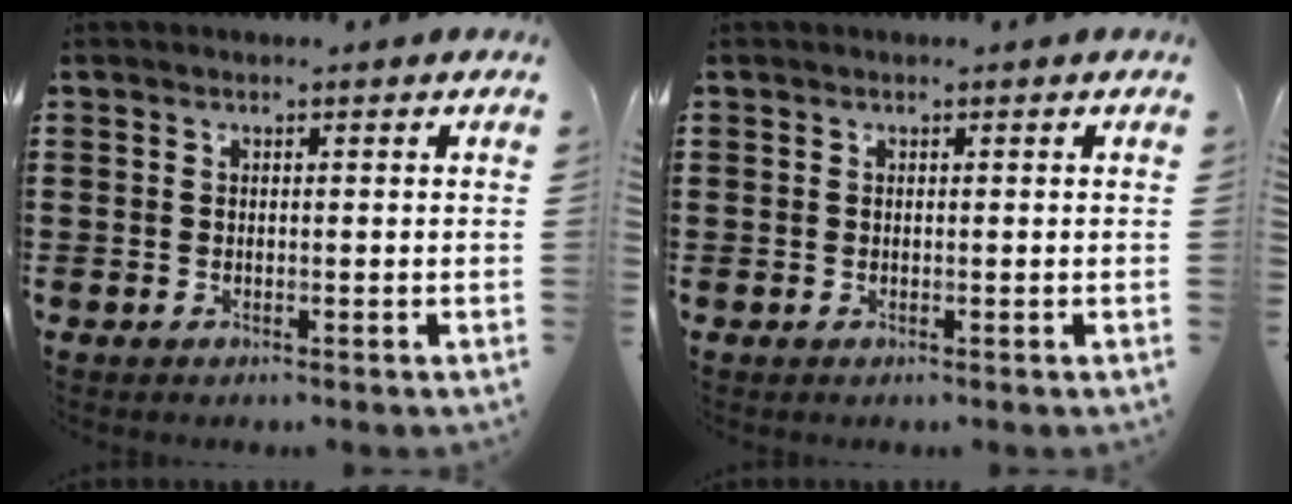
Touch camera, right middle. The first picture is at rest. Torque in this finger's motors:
{"motor_torque": [0.00, 0.00, 0.00, 0.00]}